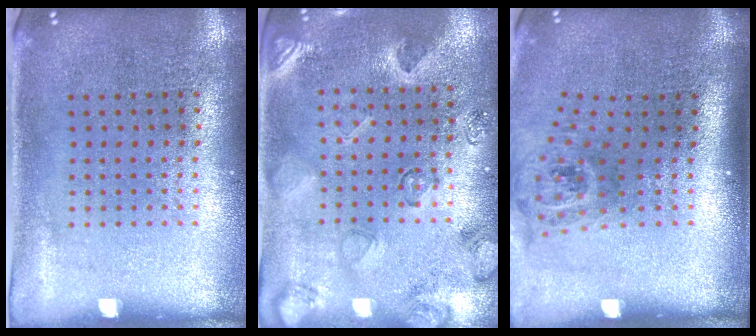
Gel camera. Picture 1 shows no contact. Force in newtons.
{"total": 2.3, "press": 1.9, "slide": 1.3}
{"total": 1.8, "press": 1.3, "slide": 1.3}